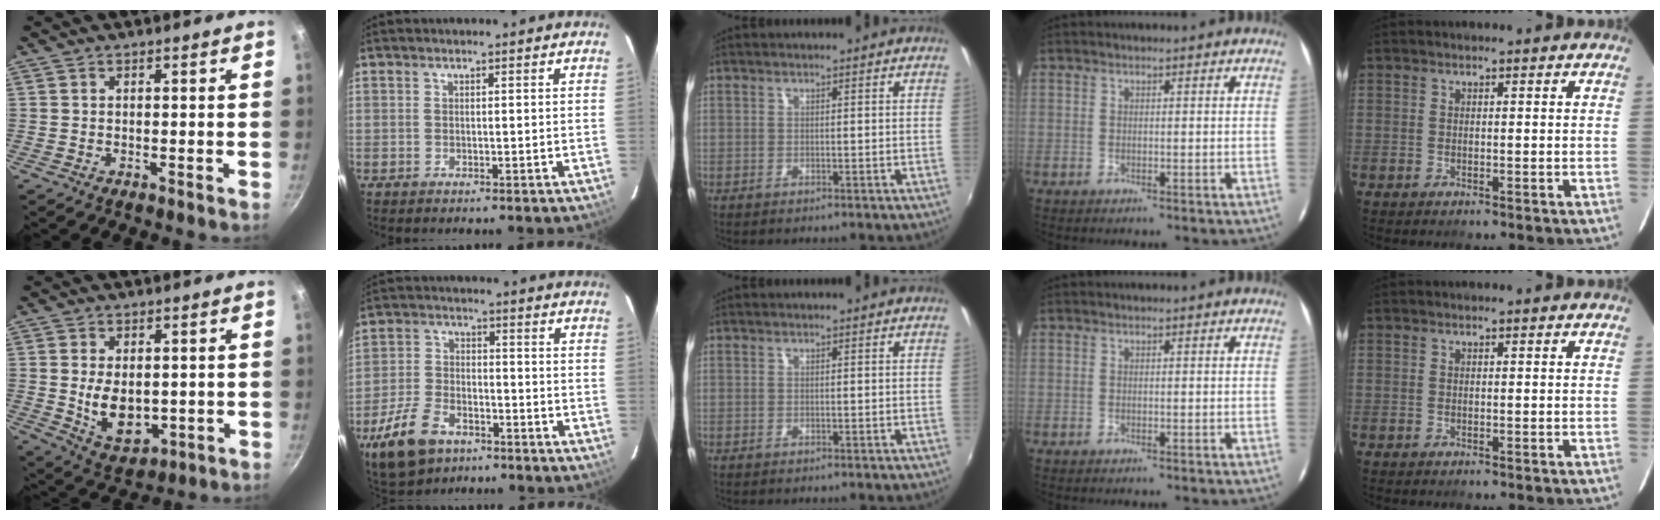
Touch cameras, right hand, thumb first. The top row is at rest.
{"thumb": {"total": 9.2, "force": [0.0, 5.9, 7.1], "torque": [-0.103, -0.018, 0.020]}, "index": {"total": 12.4, "force": [-7.7, 6.8, 6.9], "torque": [-0.167, -0.004, -0.141]}}